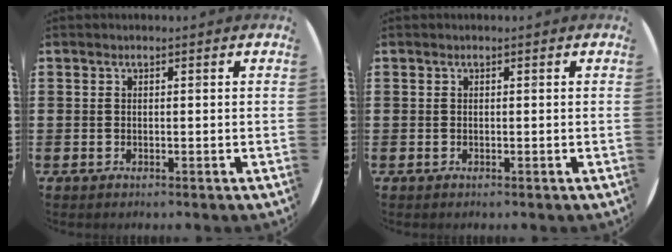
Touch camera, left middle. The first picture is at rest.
{"total": 0.0}